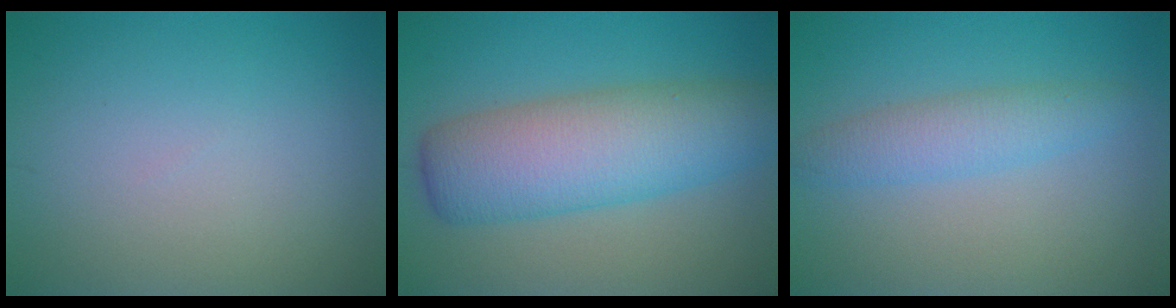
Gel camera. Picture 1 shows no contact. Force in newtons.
{"total": 8.5, "press": 8.5, "slide": 0.2}
{"total": 3.0, "press": 3.0, "slide": 0.1}